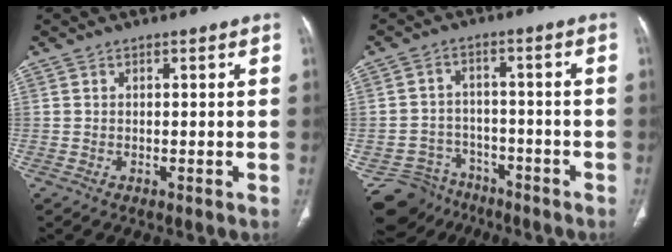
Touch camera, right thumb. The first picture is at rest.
{"total": 10.5, "force": [-7.8, 7.1, 0.1], "torque": [-0.003, 0.072, -0.115]}